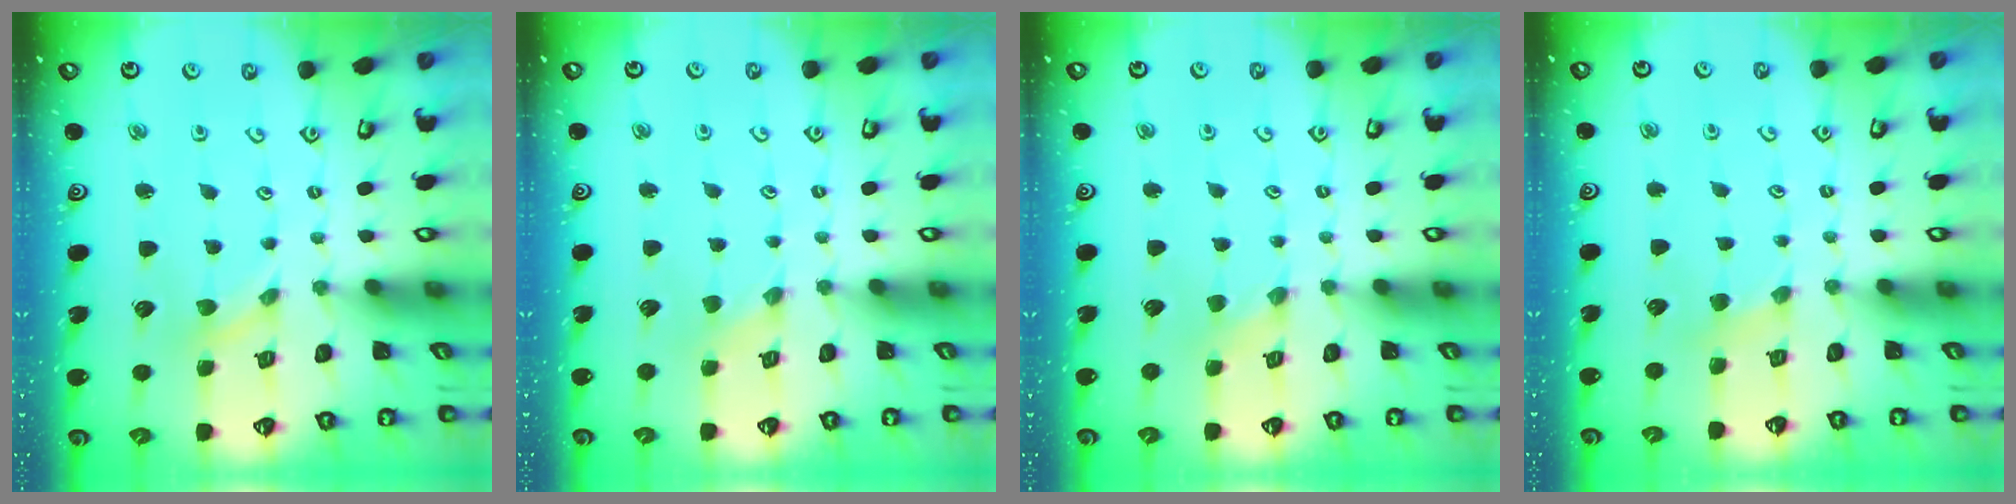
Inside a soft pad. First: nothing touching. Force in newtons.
{"total": 0.0}
{"total": 1.2, "press": 1.2, "slide": 0.3}
{"total": 3.5, "press": 3.4, "slide": 0.6}